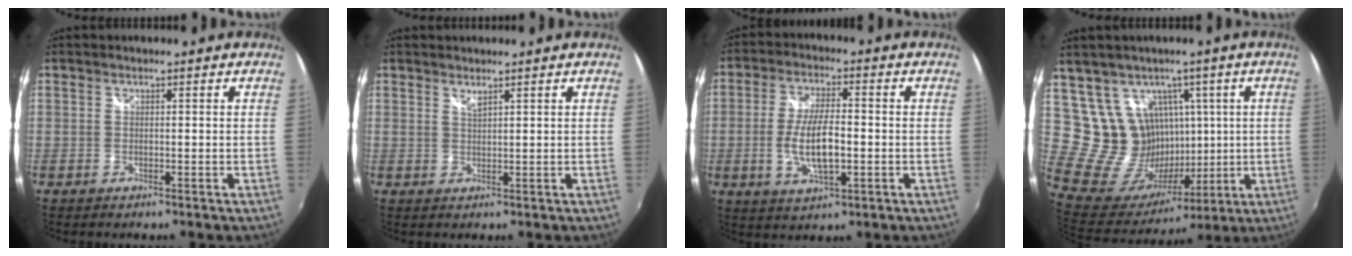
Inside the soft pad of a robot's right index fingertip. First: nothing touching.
{"total": 1.4, "force": [1.2, 0.1, 0.7], "torque": [-0.013, -0.001, 0.020]}
{"total": 9.8, "force": [-1.8, 3.5, 9.0], "torque": [-0.178, -0.005, -0.031]}
{"total": 15.9, "force": [6.1, 13.8, 5.2], "torque": [-0.127, 0.017, 0.135]}